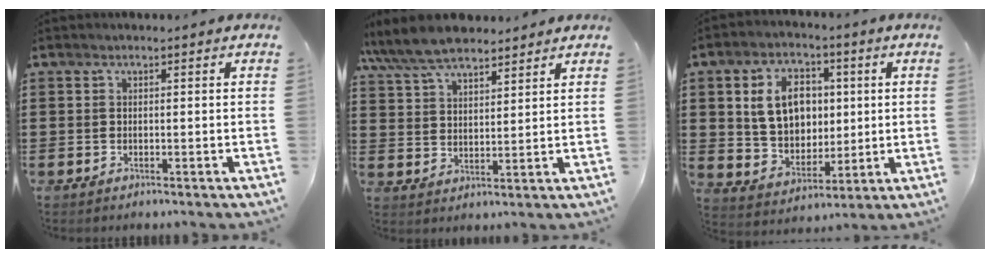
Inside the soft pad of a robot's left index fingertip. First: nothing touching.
{"total": 8.0, "force": [6.9, 2.4, 3.0], "torque": [-0.084, -0.010, 0.130]}
{"total": 9.7, "force": [2.0, 7.4, 6.0], "torque": [-0.121, 0.015, 0.035]}